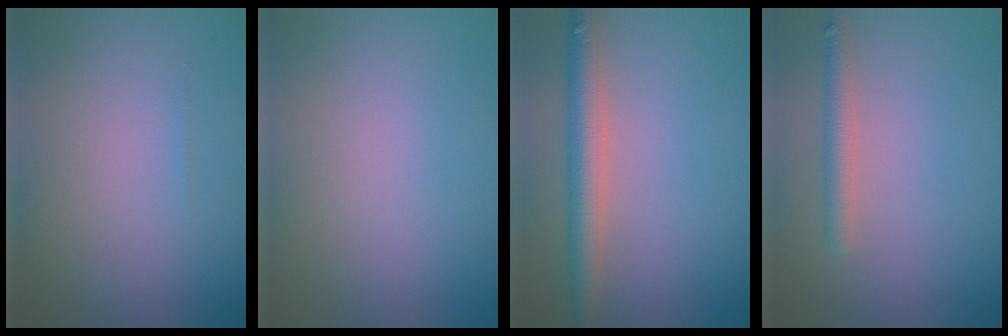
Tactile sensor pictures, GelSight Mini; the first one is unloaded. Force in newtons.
{"total": 0.0}
{"total": 4.3, "press": 4.3, "slide": 0.2}
{"total": 2.2, "press": 2.2, "slide": 0.1}